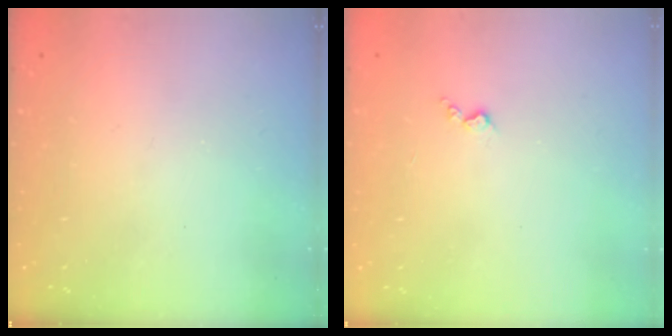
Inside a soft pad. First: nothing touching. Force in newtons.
{"total": 2.4, "press": 2.4, "slide": 0.5}